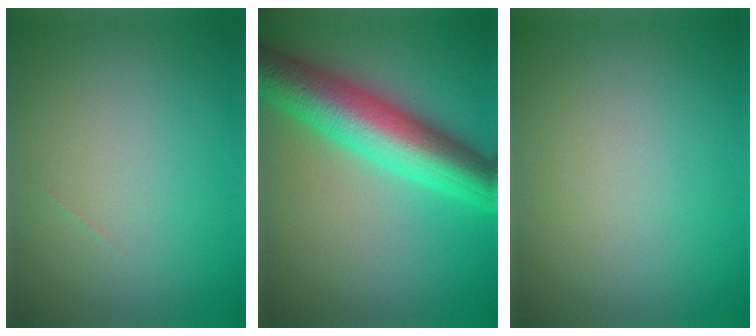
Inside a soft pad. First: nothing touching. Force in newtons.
{"total": 10.1, "press": 10.1, "slide": 0.1}
{"total": 0.0}